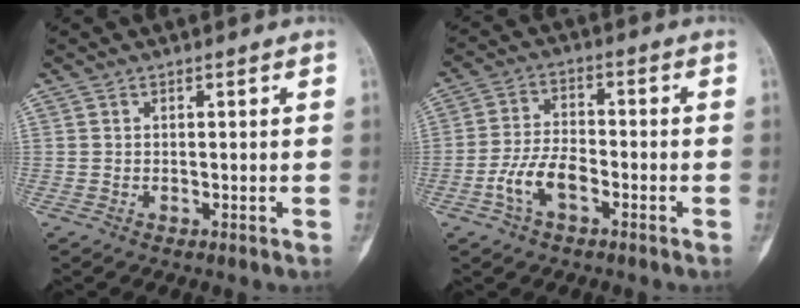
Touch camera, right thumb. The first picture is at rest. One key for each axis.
{"total": 7.4, "fx": -3.2, "fy": 3.8, "fz": 5.5, "tx": -0.105, "ty": 0.026, "tz": -0.064}